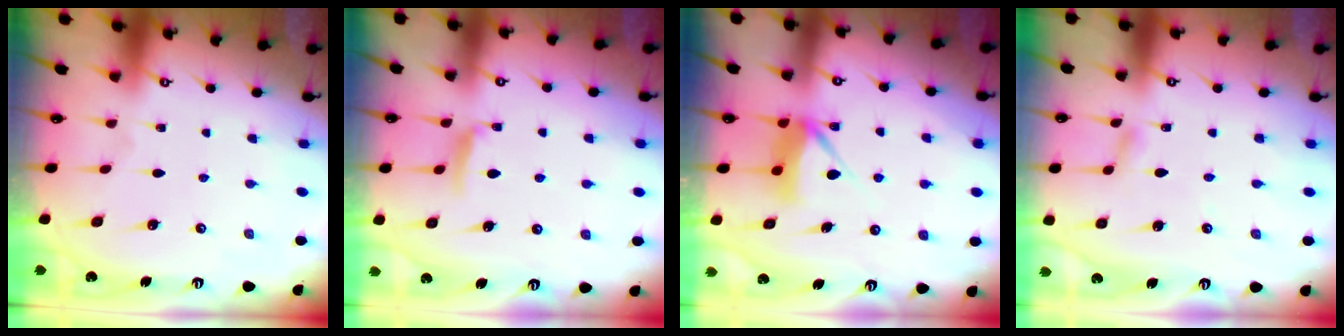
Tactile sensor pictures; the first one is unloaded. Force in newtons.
{"total": 6.2, "press": 6.1, "slide": 0.8}
{"total": 7.7, "press": 7.7, "slide": 0.3}
{"total": 3.0, "press": 2.9, "slide": 0.4}